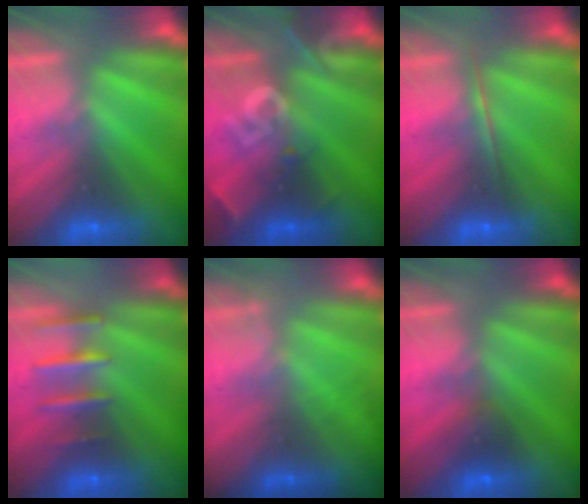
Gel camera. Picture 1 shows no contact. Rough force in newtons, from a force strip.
{"total": 2.5}
{"total": 1.6}
{"total": 2.5}
{"total": 1.7}
{"total": 2.3}